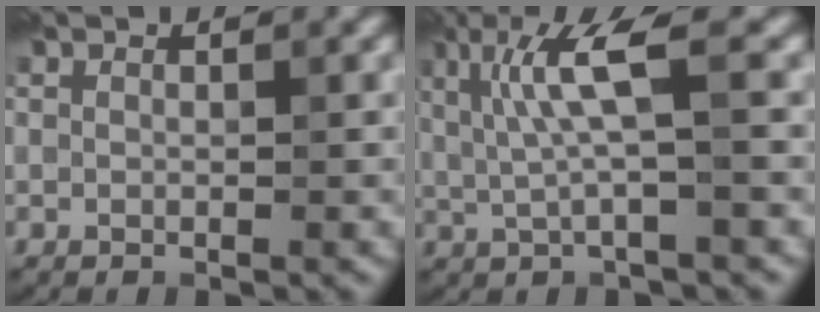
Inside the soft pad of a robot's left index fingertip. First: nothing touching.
{"total": 3.3, "force": [0.0, -0.6, 3.3], "torque": [-0.107, -0.006, 0.034]}